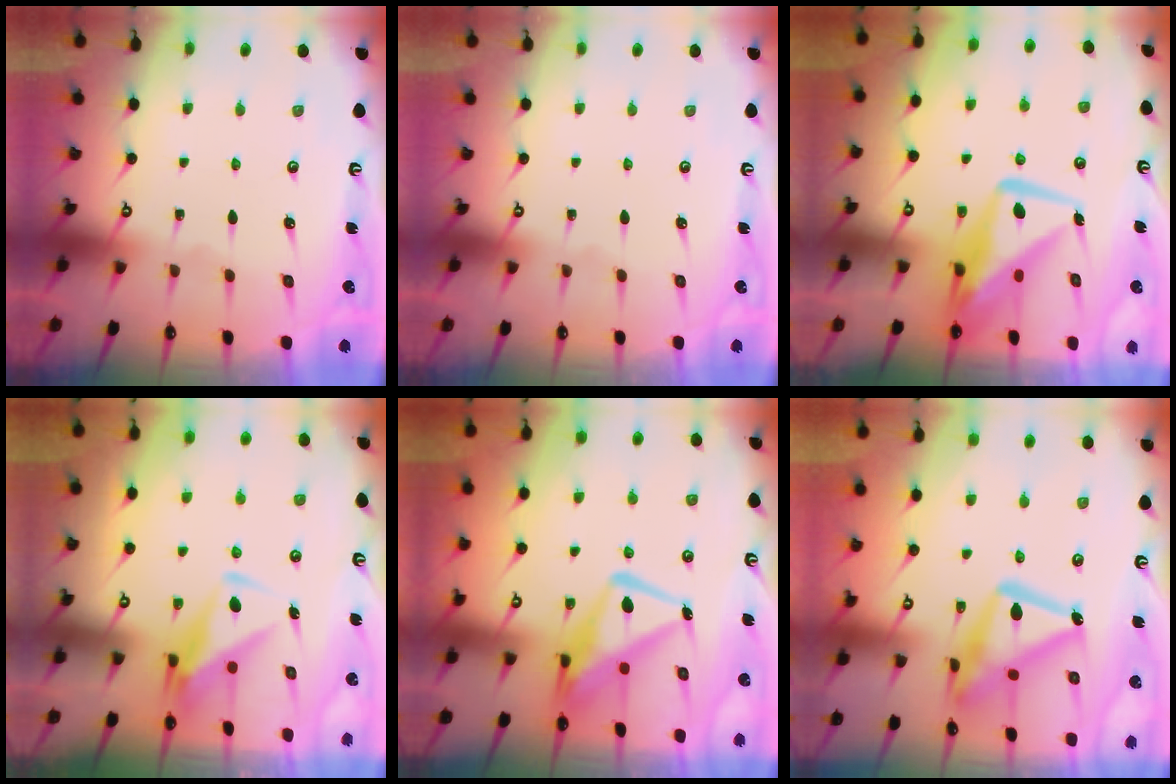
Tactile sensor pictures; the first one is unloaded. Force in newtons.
{"total": 0.0}
{"total": 13.8, "press": 13.8, "slide": 1.1}
{"total": 9.9, "press": 9.9, "slide": 0.6}
{"total": 12.9, "press": 12.8, "slide": 1.4}
{"total": 20.7, "press": 20.6, "slide": 1.3}